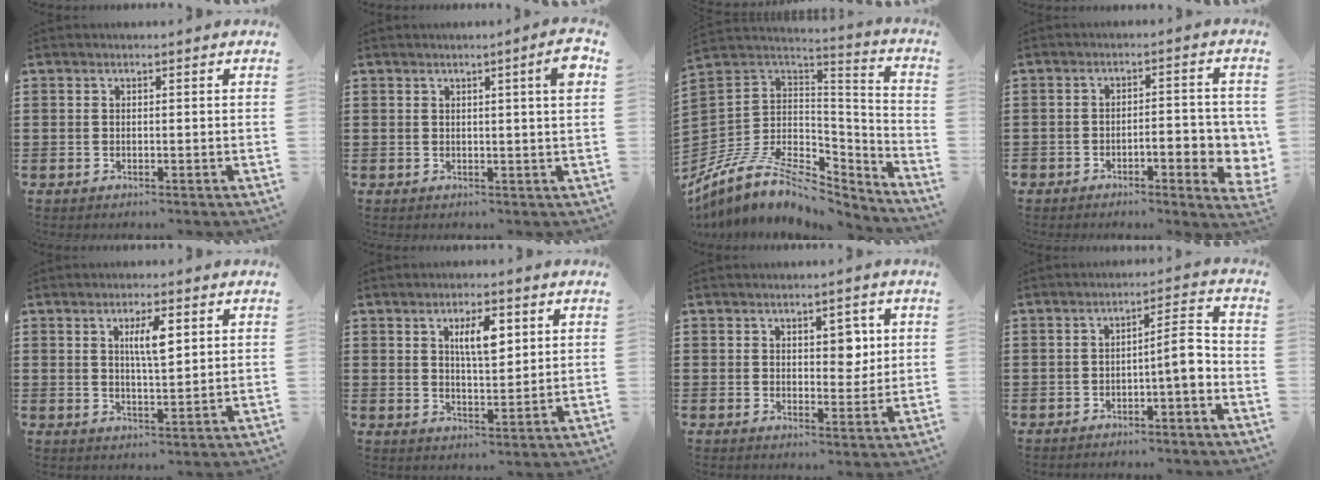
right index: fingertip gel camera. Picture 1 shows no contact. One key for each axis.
{"total": 3.6, "fx": 1.3, "fy": -0.2, "fz": 3.3, "tx": -0.048, "ty": -0.009, "tz": 0.016}
{"total": 8.6, "fx": -5.0, "fy": 5.1, "fz": 4.7, "tx": -0.118, "ty": -0.010, "tz": -0.097}
{"total": 5.9, "fx": -2.4, "fy": 2.2, "fz": 4.9, "tx": -0.063, "ty": -0.004, "tz": -0.042}
{"total": 4.7, "fx": 1.7, "fy": 1.1, "fz": 4.3, "tx": -0.081, "ty": 0.005, "tz": 0.023}
{"total": 5.5, "fx": 2.2, "fy": 1.9, "fz": 4.7, "tx": -0.091, "ty": 0.005, "tz": 0.034}
{"total": 4.0, "fx": 1.5, "fy": 2.4, "fz": 2.8, "tx": -0.036, "ty": 0.001, "tz": 0.019}
{"total": 5.6, "fx": -2.0, "fy": 0.9, "fz": 5.2, "tx": -0.082, "ty": 0.004, "tz": -0.040}